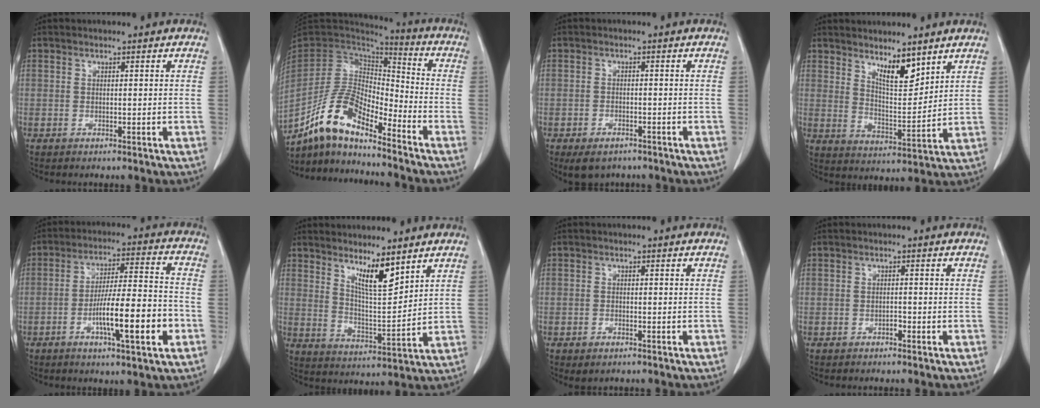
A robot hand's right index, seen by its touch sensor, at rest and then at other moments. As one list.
[{"total": 12.4, "force": [-10.0, 3.4, 6.6], "torque": [-0.132, 0.022, -0.189]}, {"total": 4.7, "force": [-3.5, 2.5, 2.1], "torque": [-0.031, -0.004, -0.049]}, {"total": 6.6, "force": [4.9, 1.7, 4.1], "torque": [-0.076, -0.014, 0.091]}, {"total": 12.7, "force": [-4.5, 1.3, 11.8], "torque": [-0.199, 0.002, -0.071]}, {"total": 7.1, "force": [5.1, 0.9, 4.9], "torque": [-0.090, -0.017, 0.097]}, {"total": 1.6, "force": [-1.0, 0.8, 0.9], "torque": [-0.016, -0.001, -0.009]}, {"total": 0.7, "force": [-0.5, 0.3, 0.3], "torque": [-0.008, 0.001, -0.009]}]